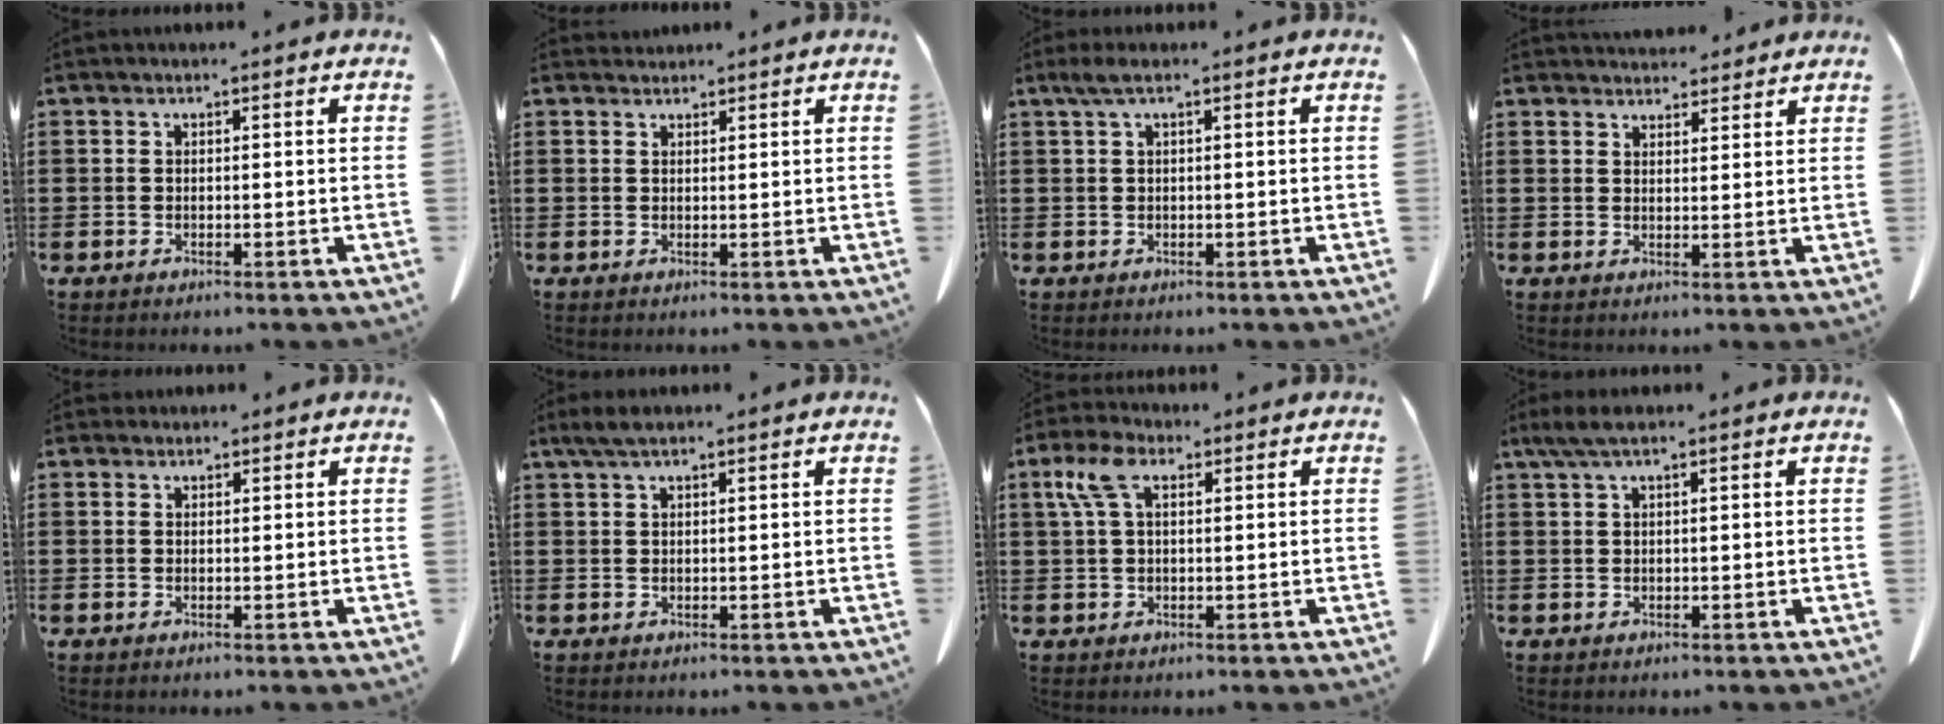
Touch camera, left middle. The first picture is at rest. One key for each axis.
{"total": 1.0, "fx": 0.9, "fy": 0.3, "fz": -0.1, "tx": -0.001, "ty": 0.000, "tz": 0.019}
{"total": 1.8, "fx": 0.2, "fy": 0.3, "fz": 1.7, "tx": -0.033, "ty": 0.000, "tz": 0.004}
{"total": 3.0, "fx": 3.0, "fy": 0.7, "fz": 0.0, "tx": -0.007, "ty": -0.008, "tz": 0.056}
{"total": 0.9, "fx": 0.8, "fy": 0.5, "fz": 0.0, "tx": 0.006, "ty": -0.001, "tz": 0.014}
{"total": 2.4, "fx": 1.5, "fy": 0.5, "fz": 1.8, "tx": -0.038, "ty": 0.002, "tz": 0.027}
{"total": 5.4, "fx": 2.2, "fy": 2.4, "fz": 4.3, "tx": -0.108, "ty": 0.003, "tz": 0.033}
{"total": 2.5, "fx": 1.4, "fy": 0.4, "fz": 2.0, "tx": -0.042, "ty": 0.002, "tz": 0.025}